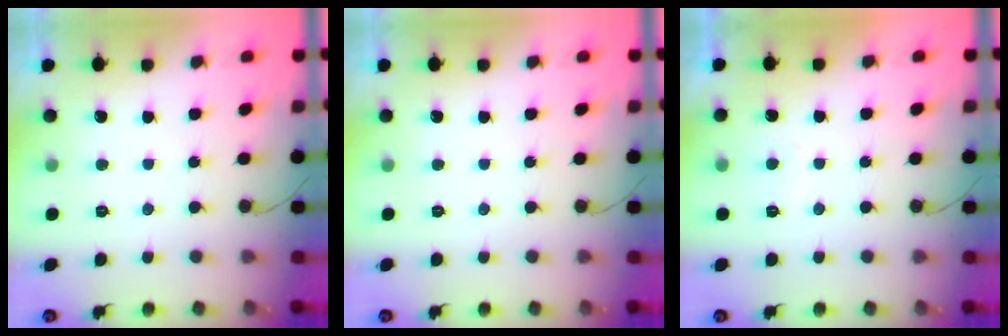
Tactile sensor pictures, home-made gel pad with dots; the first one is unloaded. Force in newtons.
{"total": 0.0}
{"total": 2.8, "press": 2.7, "slide": 0.6}